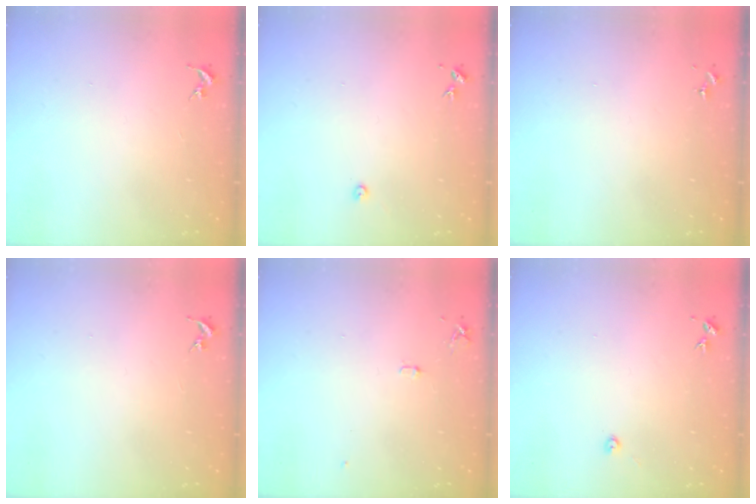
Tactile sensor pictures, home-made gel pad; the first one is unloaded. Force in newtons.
{"total": 2.4, "press": 2.4, "slide": 0.3}
{"total": 0.0}
{"total": 0.0}
{"total": 5.2, "press": 5.1, "slide": 0.6}
{"total": 2.2, "press": 2.2, "slide": 0.3}